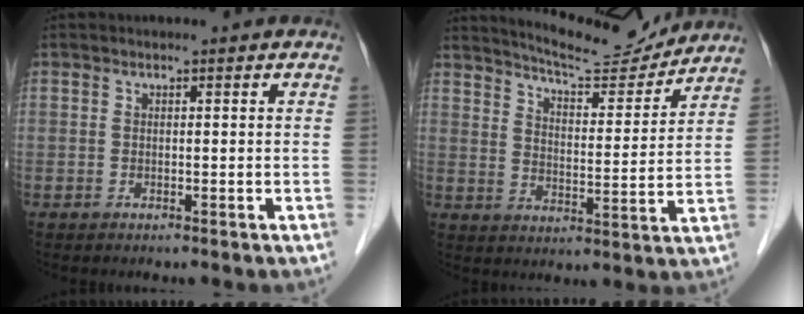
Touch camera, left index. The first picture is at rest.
{"total": 12.0, "force": [11.7, 0.8, 2.6], "torque": [-0.047, -0.003, 0.174]}